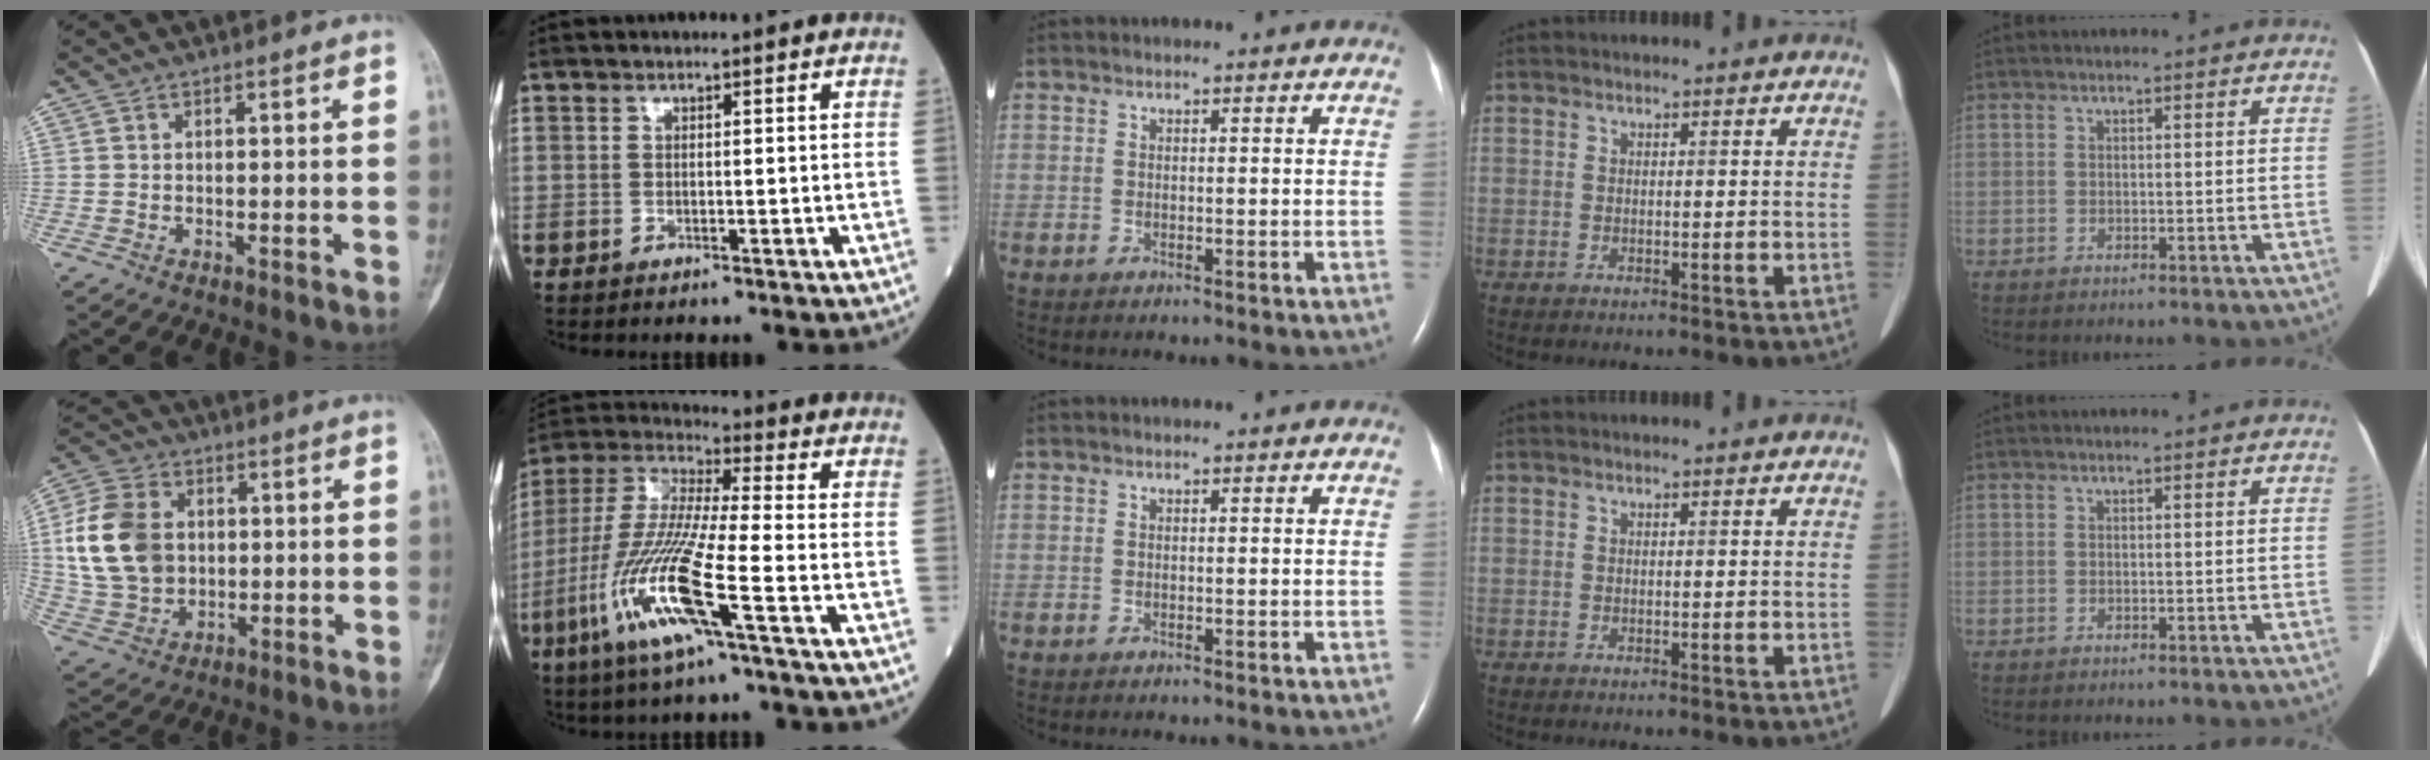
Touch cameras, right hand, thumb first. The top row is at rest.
{"thumb": {"total": 15.8, "force": [1.9, 12.1, 9.9], "torque": [-0.173, 0.005, 0.040]}, "index": {"total": 15.4, "force": [-6.4, 0.2, 14.0], "torque": [-0.302, -0.019, -0.130]}}